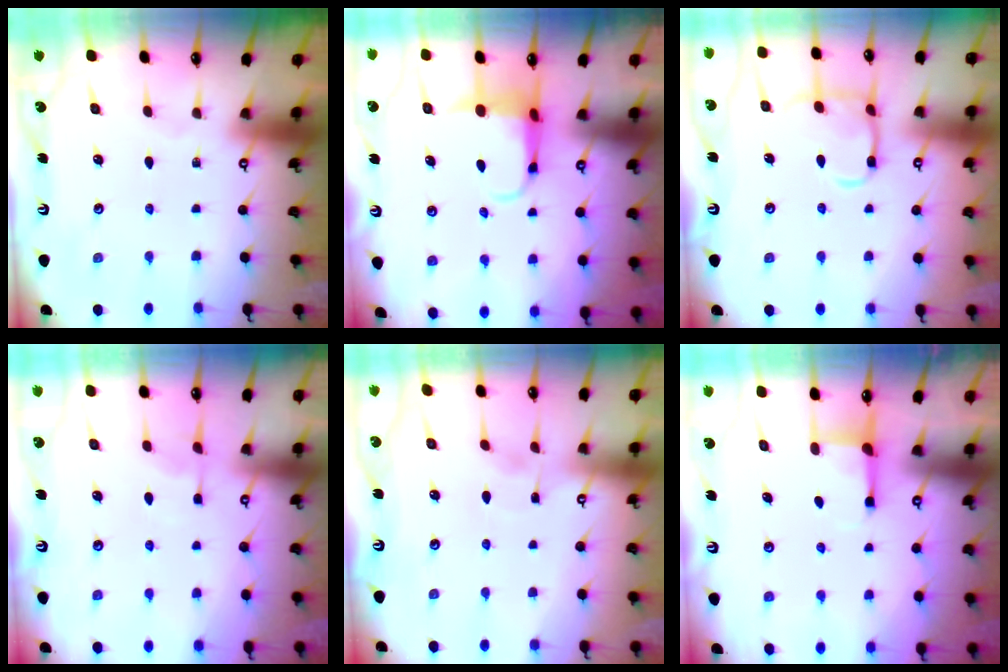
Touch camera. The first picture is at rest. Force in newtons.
{"total": 5.3, "press": 5.1, "slide": 1.3}
{"total": 13.5, "press": 13.4, "slide": 1.1}
{"total": 4.1, "press": 4.0, "slide": 0.5}
{"total": 3.1, "press": 3.0, "slide": 0.5}
{"total": 3.0, "press": 3.0, "slide": 0.4}